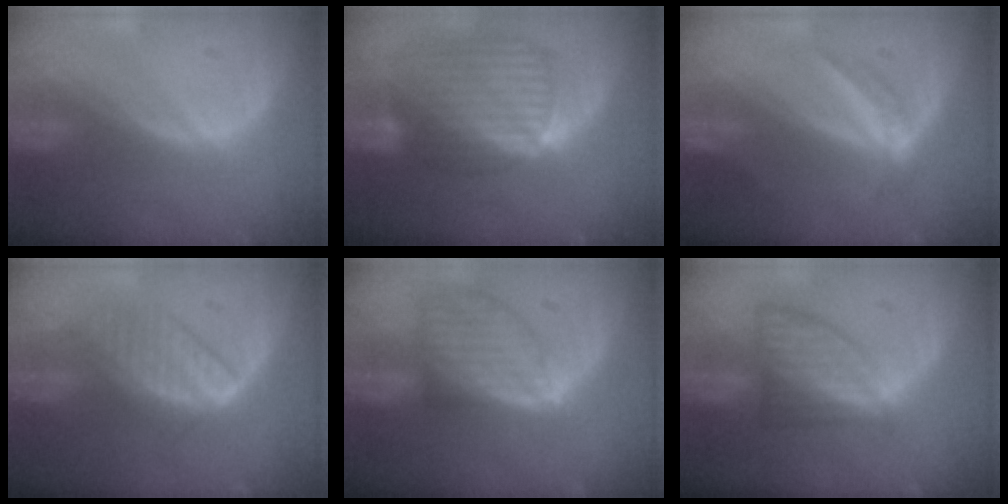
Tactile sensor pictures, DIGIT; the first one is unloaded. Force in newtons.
{"total": 10.6, "press": 9.1, "slide": 5.4}
{"total": 4.5, "press": 4.0, "slide": 2.1}
{"total": 6.7, "press": 6.4, "slide": 1.9}
{"total": 8.3, "press": 7.5, "slide": 3.5}
{"total": 7.1, "press": 6.5, "slide": 3.0}